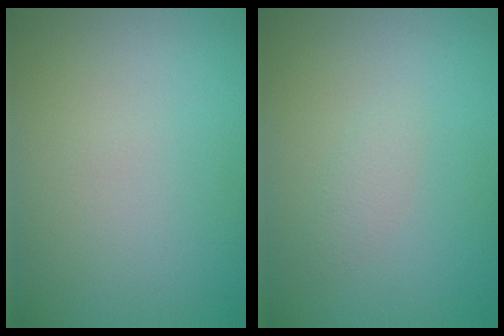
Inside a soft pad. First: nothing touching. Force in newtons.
{"total": 1.1, "press": 1.1, "slide": 0.0}